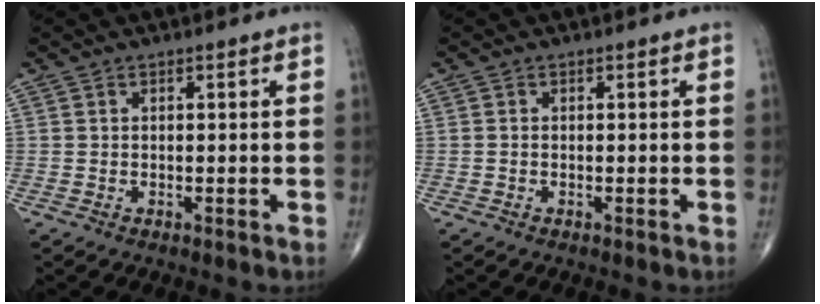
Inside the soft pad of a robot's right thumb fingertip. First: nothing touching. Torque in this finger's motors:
{"motor_torque": [-0.17, 0.02, -0.29, -0.21, 0.01]}